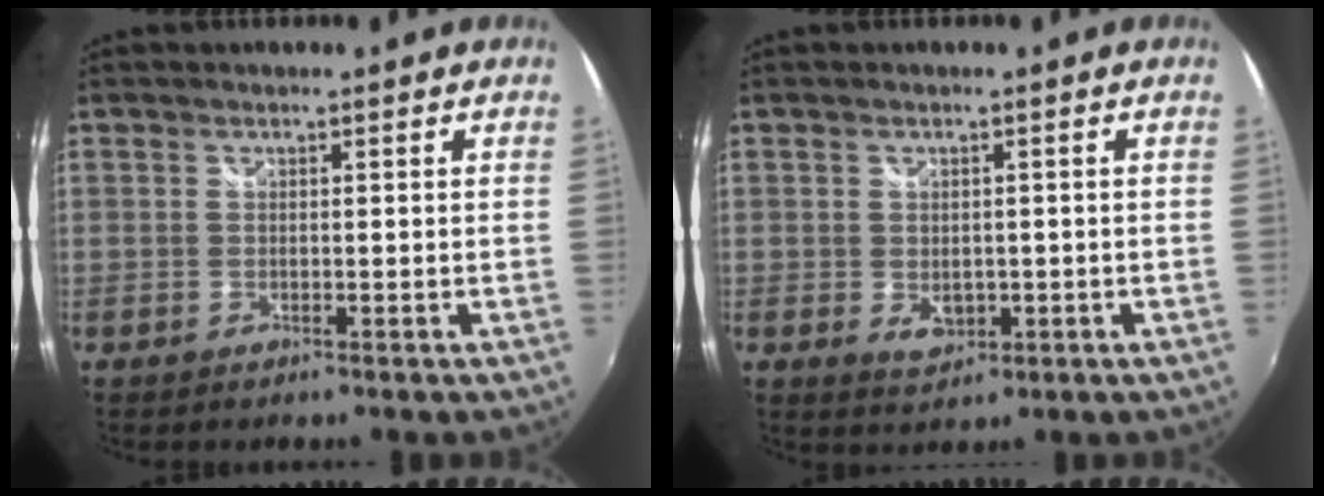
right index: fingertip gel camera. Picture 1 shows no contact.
{"total": 3.8, "force": [-0.6, 2.8, 2.5], "torque": [-0.042, -0.007, -0.005]}